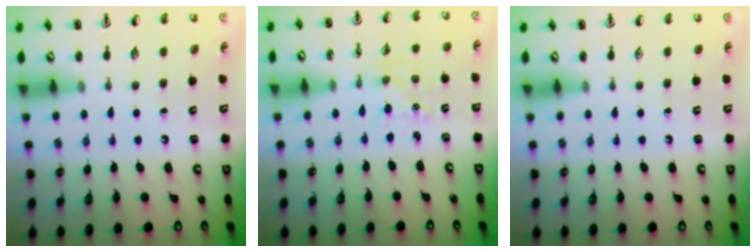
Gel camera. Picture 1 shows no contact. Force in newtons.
{"total": 1.6, "press": 1.5, "slide": 0.2}
{"total": 0.0}